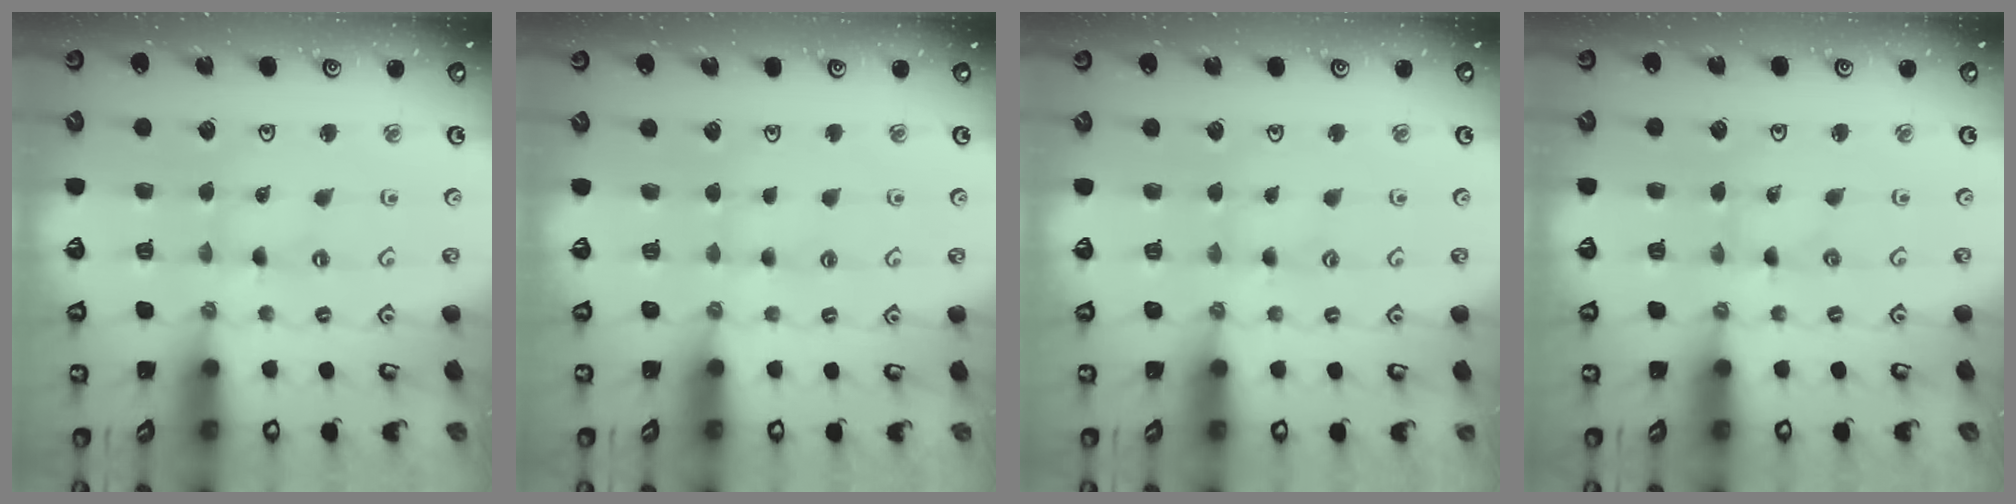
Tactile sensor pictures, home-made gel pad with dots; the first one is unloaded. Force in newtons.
{"total": 1.6, "press": 1.6, "slide": 0.3}
{"total": 1.3, "press": 1.3, "slide": 0.3}
{"total": 0.0}